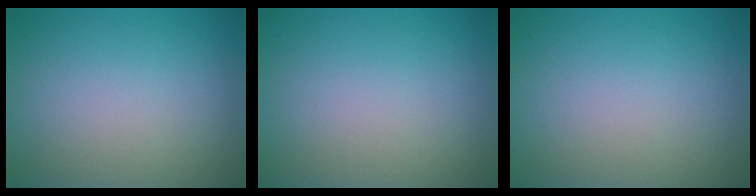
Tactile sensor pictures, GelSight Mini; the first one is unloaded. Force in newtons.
{"total": 0.0}
{"total": 0.0}